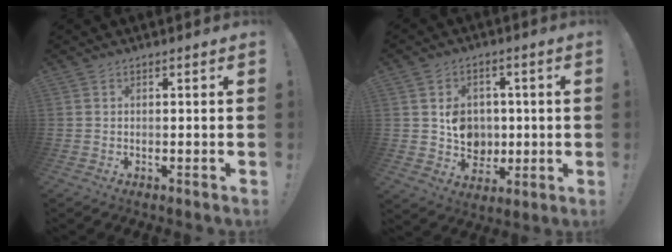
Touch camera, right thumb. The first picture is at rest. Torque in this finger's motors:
{"motor_torque": [0.11, 0.18, 0.27, 0.47, 0.15]}